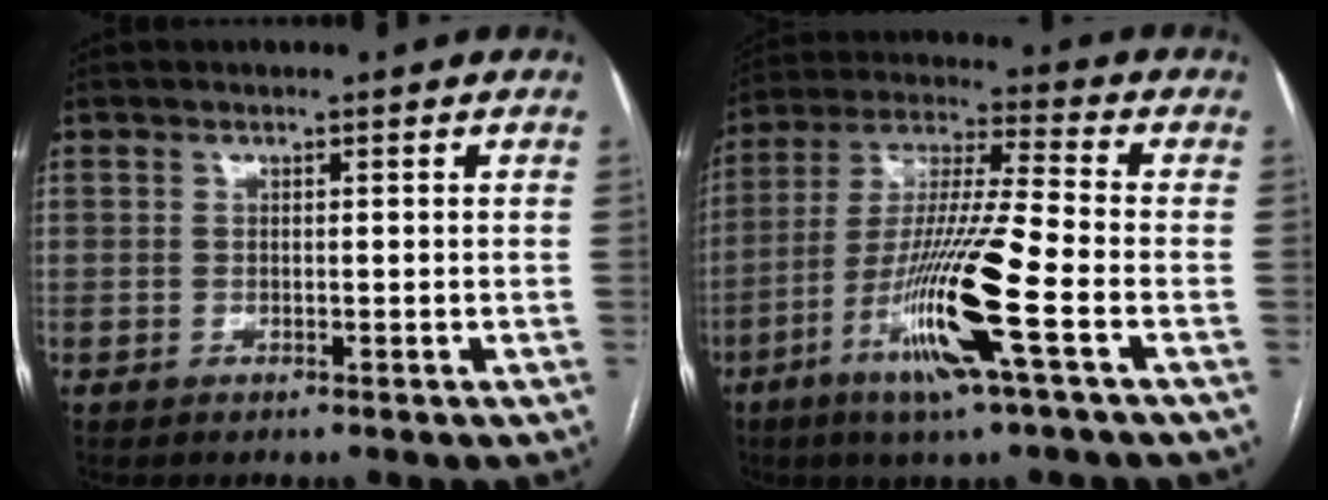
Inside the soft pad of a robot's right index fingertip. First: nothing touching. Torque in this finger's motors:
{"motor_torque": [1.11, 0.23, 0.30, 0.21]}